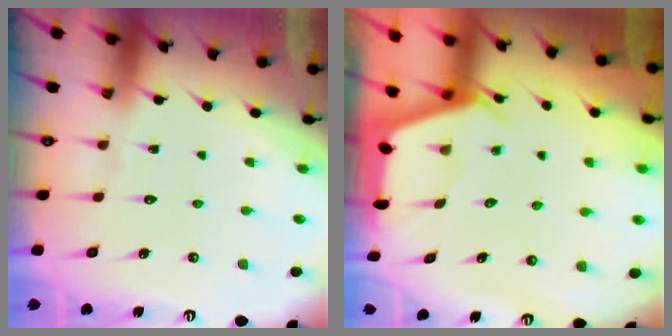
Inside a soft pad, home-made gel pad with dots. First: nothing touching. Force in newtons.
{"total": 2.2, "press": 2.1, "slide": 0.3}